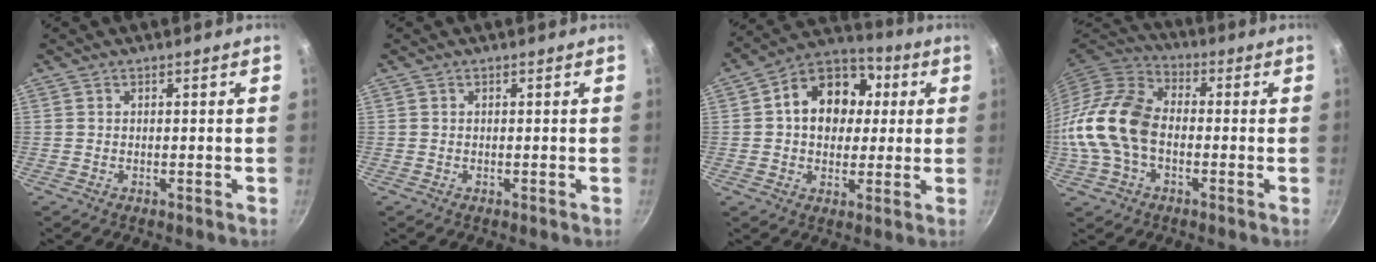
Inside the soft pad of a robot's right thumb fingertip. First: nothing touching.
{"total": 0.0}
{"total": 14.9, "force": [2.5, 11.6, 9.2], "torque": [-0.108, 0.022, 0.023]}
{"total": 15.9, "force": [-2.2, 10.7, 11.5], "torque": [-0.207, 0.033, -0.058]}